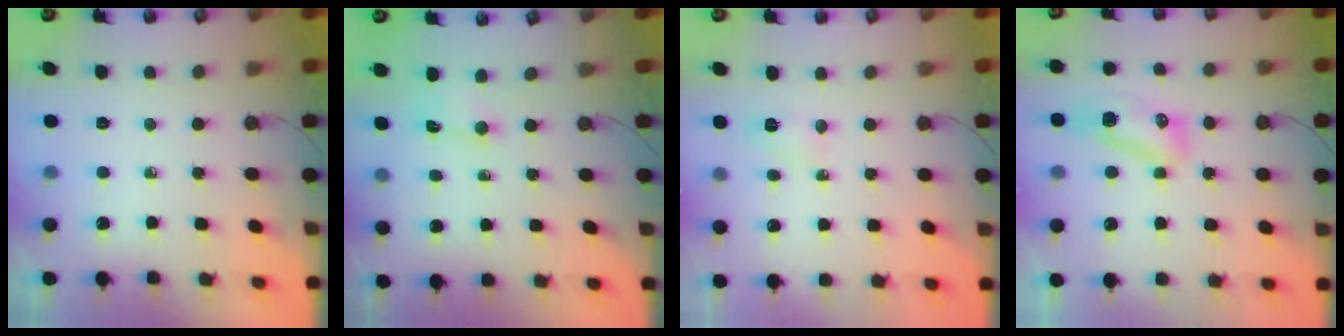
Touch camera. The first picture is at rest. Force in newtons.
{"total": 0.5, "press": 0.5, "slide": 0.2}
{"total": 3.5, "press": 3.5, "slide": 0.6}
{"total": 9.4, "press": 9.1, "slide": 2.2}